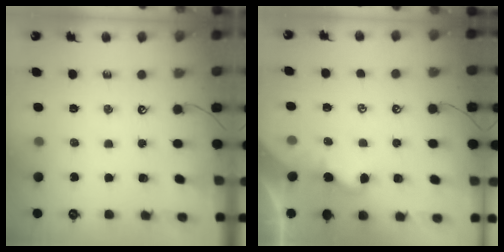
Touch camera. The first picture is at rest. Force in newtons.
{"total": 1.8, "press": 1.8, "slide": 0.3}